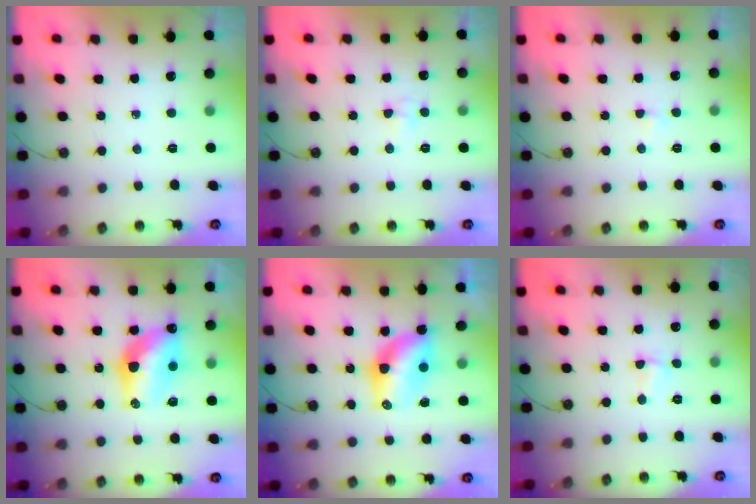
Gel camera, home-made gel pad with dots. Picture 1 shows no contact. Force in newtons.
{"total": 3.5, "press": 3.5, "slide": 0.6}
{"total": 2.5, "press": 2.5, "slide": 0.4}
{"total": 11.5, "press": 11.4, "slide": 0.7}
{"total": 7.6, "press": 7.6, "slide": 0.6}
{"total": 2.7, "press": 2.6, "slide": 0.7}